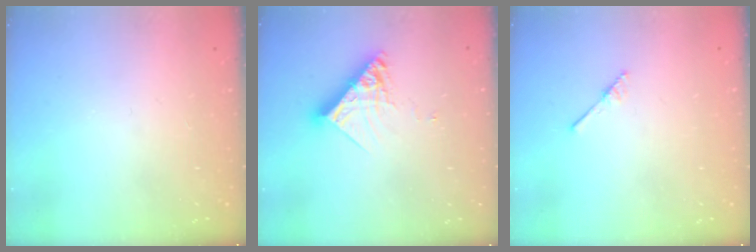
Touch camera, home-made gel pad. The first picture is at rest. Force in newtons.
{"total": 12.0, "press": 11.9, "slide": 0.2}
{"total": 2.5, "press": 2.4, "slide": 0.3}